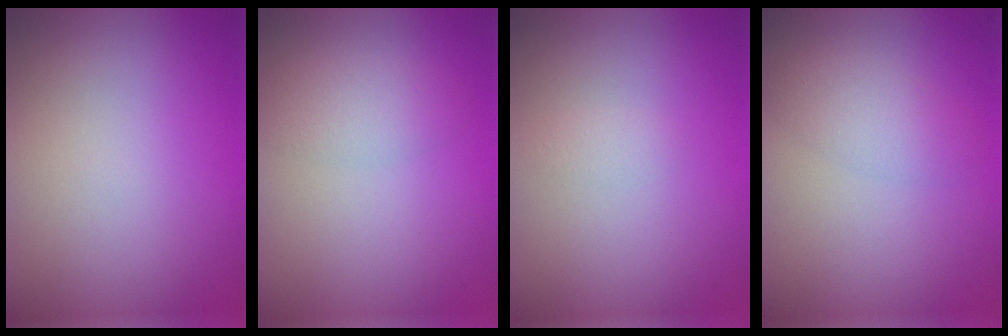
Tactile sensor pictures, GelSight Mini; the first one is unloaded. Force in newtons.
{"total": 2.2, "press": 2.2, "slide": 0.1}
{"total": 0.7, "press": 0.7, "slide": 0.0}
{"total": 2.4, "press": 2.4, "slide": 0.0}